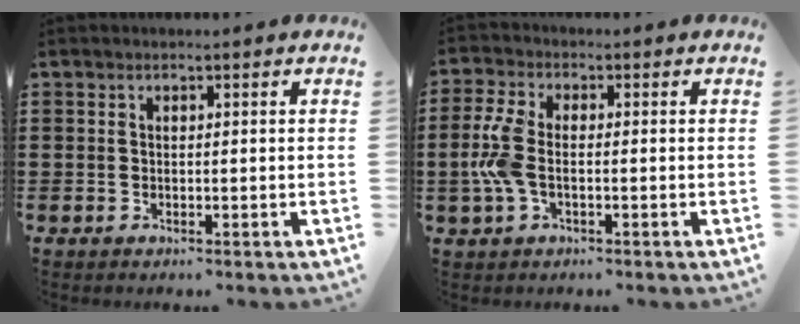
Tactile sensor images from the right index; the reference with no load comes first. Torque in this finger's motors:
{"motor_torque": [1.12, -0.68, 0.54, 0.19]}